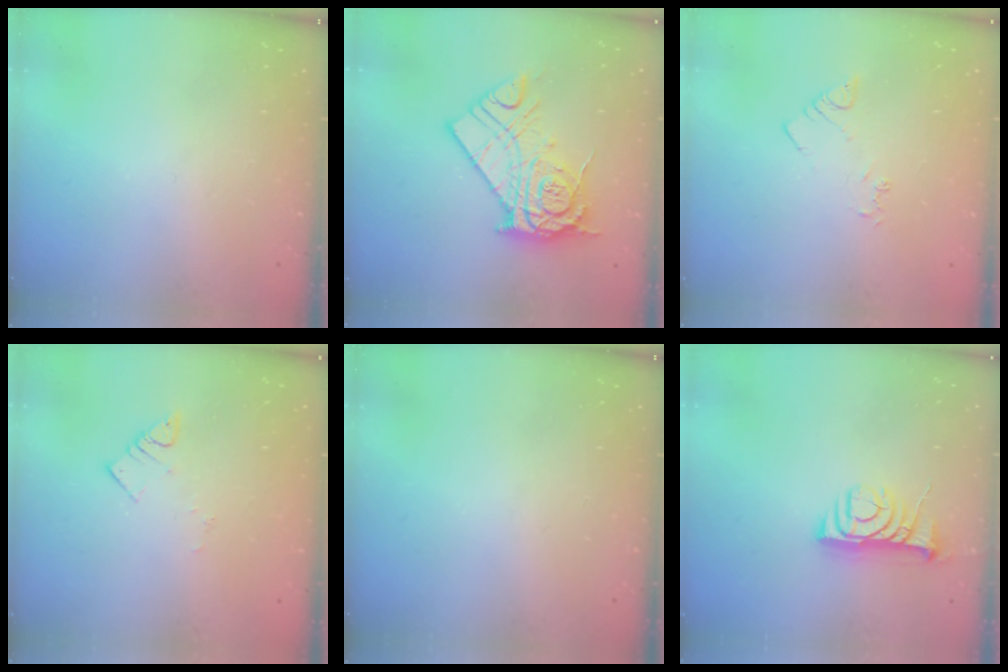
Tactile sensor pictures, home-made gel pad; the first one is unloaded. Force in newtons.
{"total": 16.4, "press": 16.4, "slide": 1.2}
{"total": 2.3, "press": 2.3, "slide": 0.3}
{"total": 3.6, "press": 3.6, "slide": 0.3}
{"total": 0.0}
{"total": 8.2, "press": 8.2, "slide": 0.6}